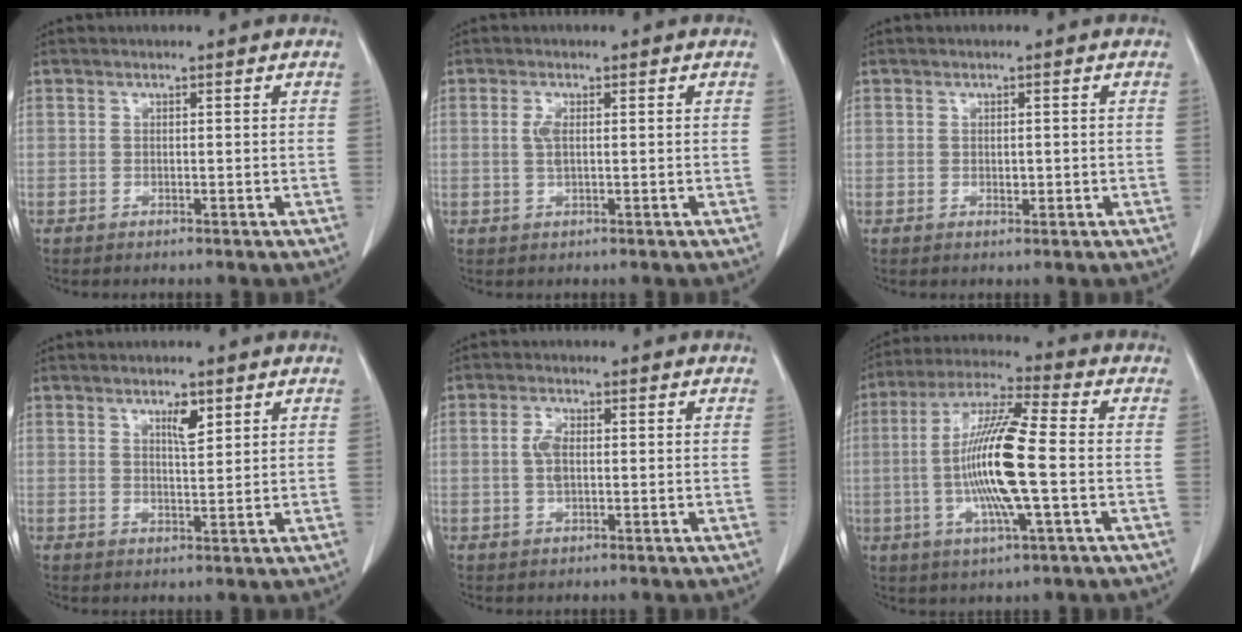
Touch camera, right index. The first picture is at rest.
{"total": 2.0, "force": [0.3, 0.7, 1.9], "torque": [-0.044, -0.002, 0.006]}
{"total": 1.1, "force": [-0.1, 0.7, 0.9], "torque": [-0.013, -0.001, 0.002]}
{"total": 2.9, "force": [1.7, 0.8, 2.3], "torque": [-0.041, -0.002, 0.030]}
{"total": 2.9, "force": [0.1, 1.2, 2.7], "torque": [-0.058, 0.005, 0.002]}
{"total": 14.4, "force": [-1.6, 0.9, 14.3], "torque": [-0.281, -0.004, -0.036]}